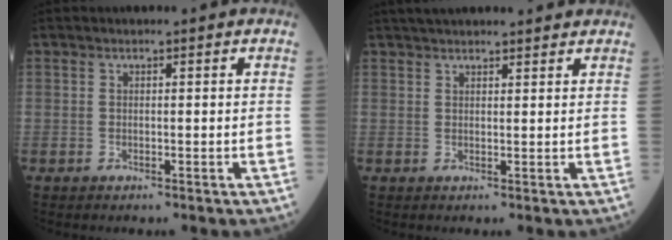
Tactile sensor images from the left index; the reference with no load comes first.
{"total": 9.8, "force": [9.0, 1.4, 3.7], "torque": [-0.055, 0.034, 0.123]}